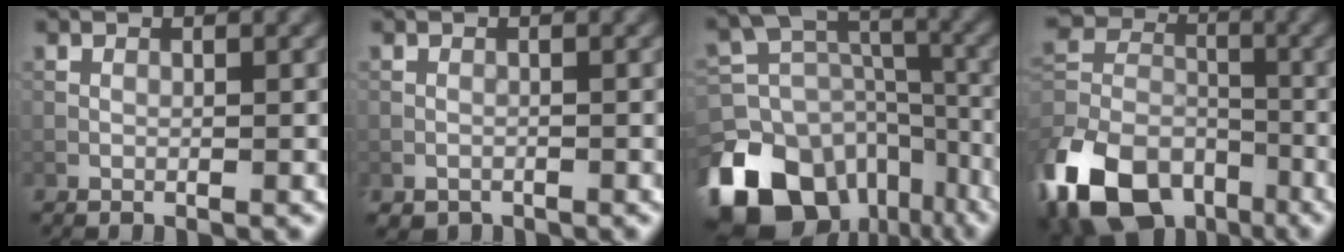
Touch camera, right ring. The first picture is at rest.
{"total": 0.9, "force": [-0.7, 0.5, 0.2], "torque": [-0.001, -0.003, -0.012]}
{"total": 17.3, "force": [-10.9, 11.7, 6.7], "torque": [-0.173, -0.028, -0.160]}
{"total": 13.8, "force": [-7.5, 9.0, 7.4], "torque": [-0.187, -0.006, -0.150]}